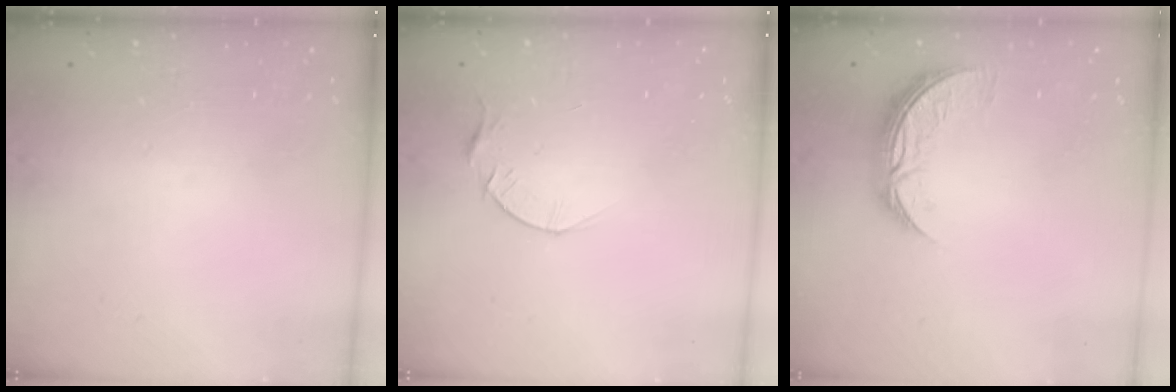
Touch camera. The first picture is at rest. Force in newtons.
{"total": 4.1, "press": 4.0, "slide": 0.5}
{"total": 8.5, "press": 8.5, "slide": 0.3}